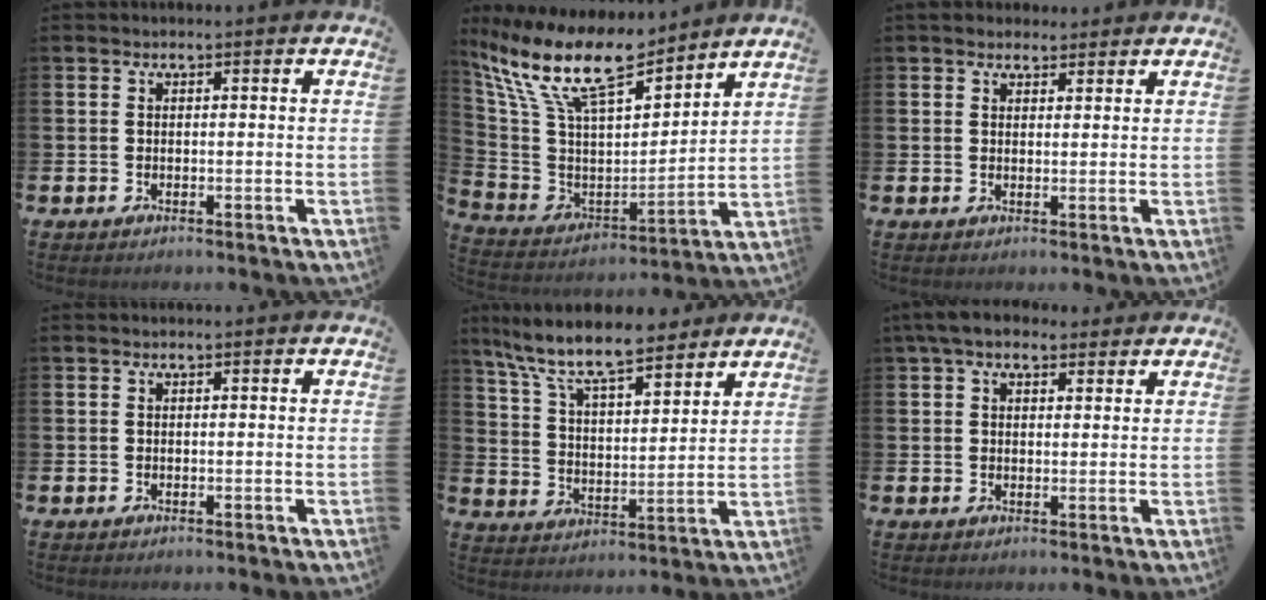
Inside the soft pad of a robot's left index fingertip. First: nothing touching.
{"total": 14.2, "force": [11.9, 3.8, 6.8], "torque": [-0.182, -0.065, 0.213]}
{"total": 3.0, "force": [2.7, 1.2, 0.2], "torque": [0.009, -0.011, 0.047]}
{"total": 0.0}
{"total": 10.2, "force": [9.0, 2.4, 4.1], "torque": [-0.112, -0.051, 0.158]}
{"total": 4.9, "force": [4.0, 2.2, 1.9], "torque": [-0.041, -0.006, 0.071]}